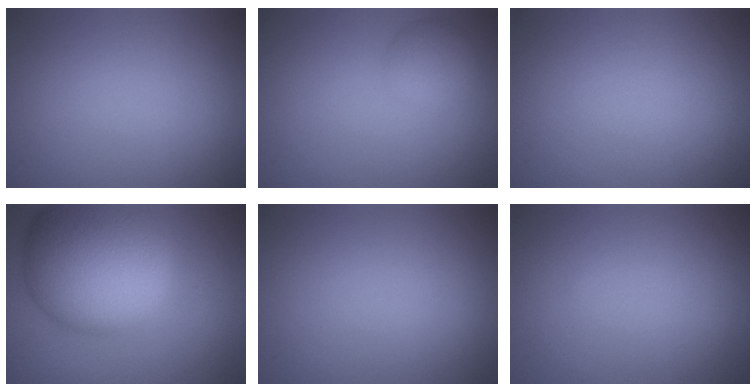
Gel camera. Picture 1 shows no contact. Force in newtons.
{"total": 2.6, "press": 2.6, "slide": 0.1}
{"total": 0.0}
{"total": 14.6, "press": 14.6, "slide": 1.3}
{"total": 0.0}
{"total": 0.0}